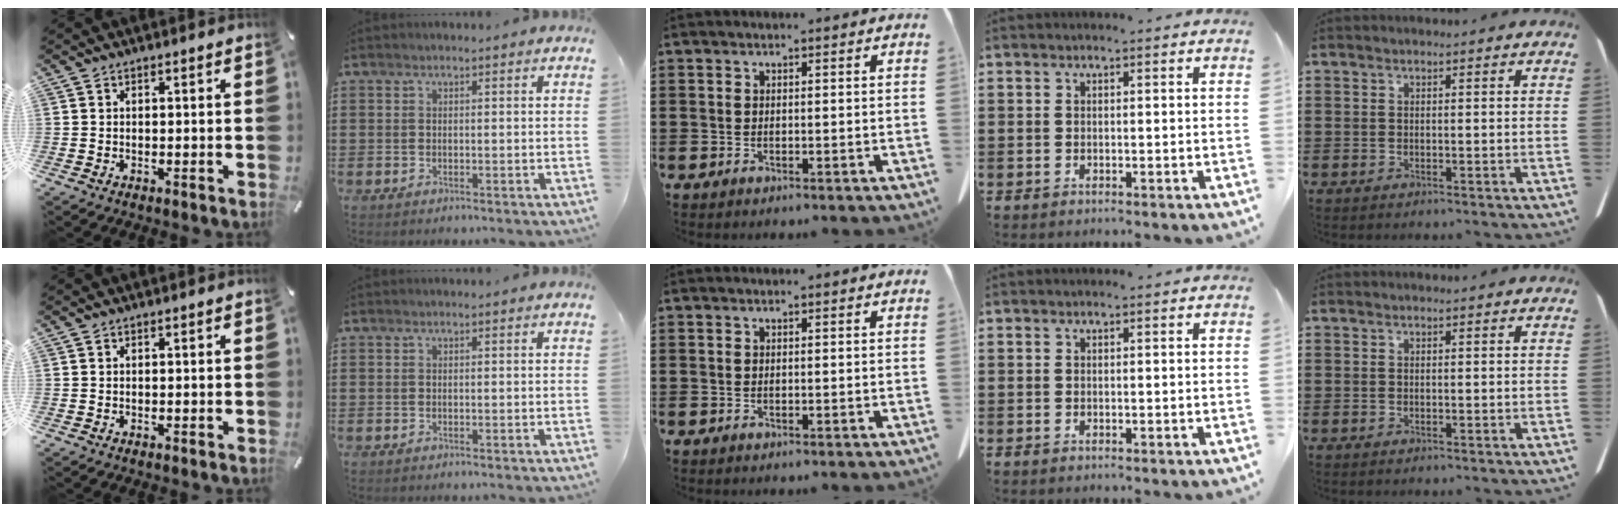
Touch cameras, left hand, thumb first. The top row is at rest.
{}